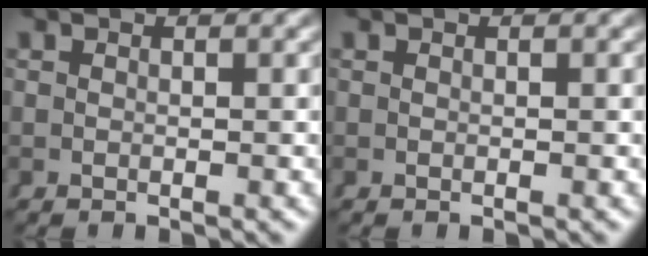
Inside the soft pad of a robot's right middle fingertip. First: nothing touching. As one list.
[{"total": 0.0}]